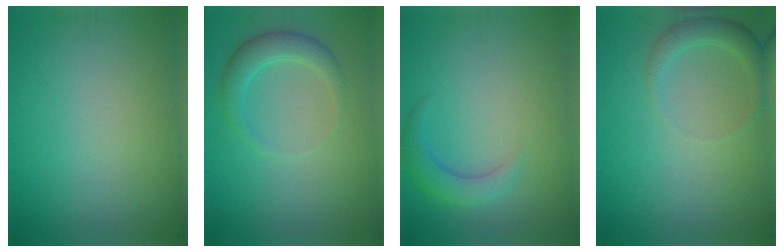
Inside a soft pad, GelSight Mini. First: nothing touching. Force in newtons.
{"total": 2.7, "press": 2.7, "slide": 0.1}
{"total": 2.6, "press": 2.6, "slide": 0.2}
{"total": 2.2, "press": 2.2, "slide": 0.2}